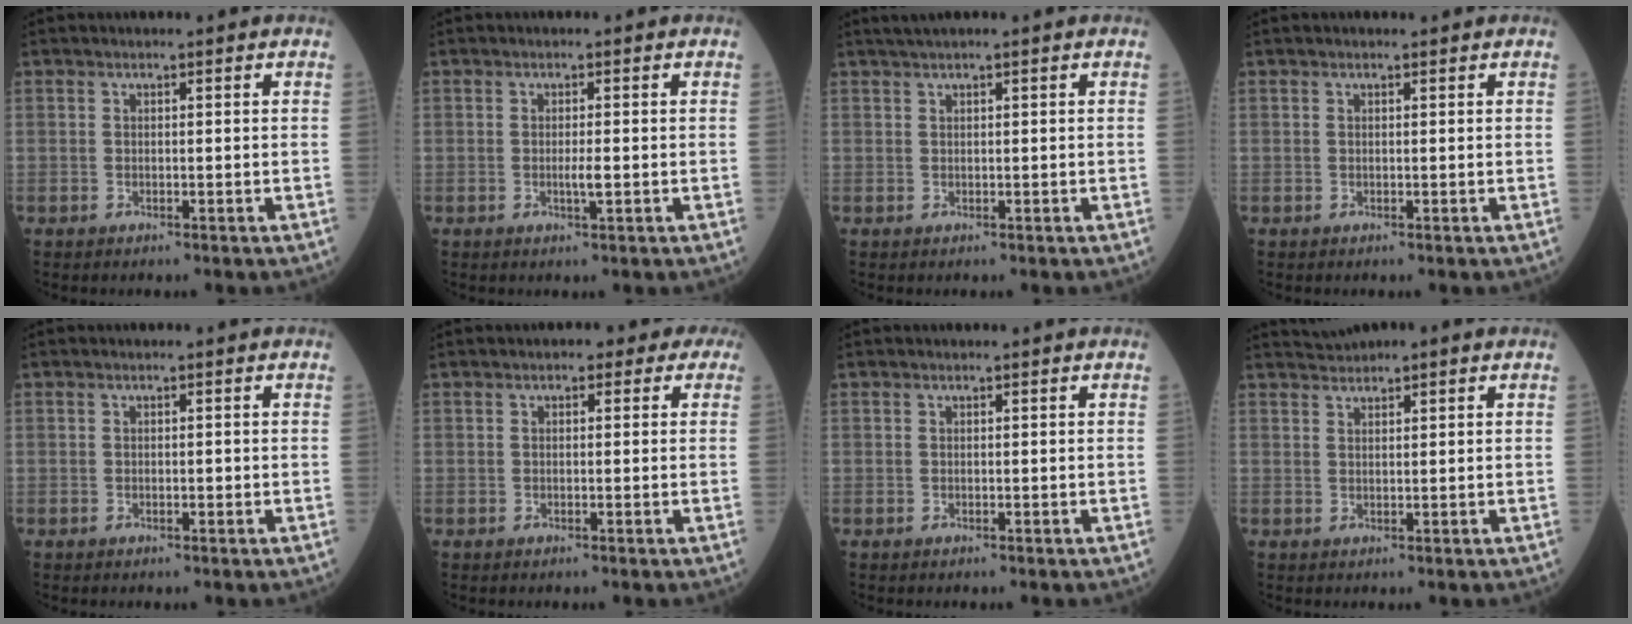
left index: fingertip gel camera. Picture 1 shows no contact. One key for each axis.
{"total": 1.7, "fx": -0.3, "fy": 0.1, "fz": 1.7, "tx": -0.033, "ty": -0.003, "tz": -0.004}
{"total": 1.6, "fx": 1.2, "fy": -0.3, "fz": 1.1, "tx": -0.026, "ty": 0.016, "tz": 0.025}
{"total": 0.0}
{"total": 0.6, "fx": -0.2, "fy": 0.2, "fz": 0.6, "tx": -0.010, "ty": 0.000, "tz": -0.002}
{"total": 3.3, "fx": 1.6, "fy": 2.0, "fz": 2.1, "tx": -0.017, "ty": 0.022, "tz": 0.007}
{"total": 0.0}
{"total": 1.9, "fx": 1.7, "fy": 0.1, "fz": 0.8, "tx": -0.023, "ty": 0.026, "tz": 0.035}